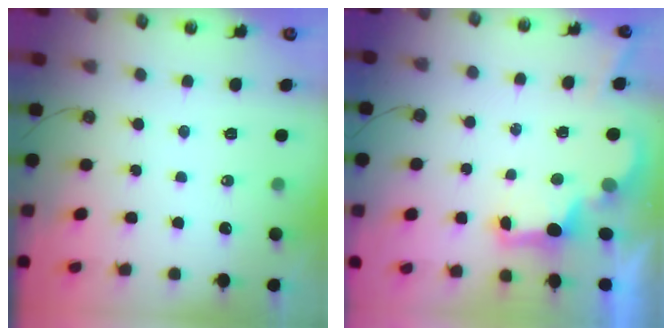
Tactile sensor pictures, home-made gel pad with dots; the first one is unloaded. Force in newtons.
{"total": 2.9, "press": 2.7, "slide": 0.9}